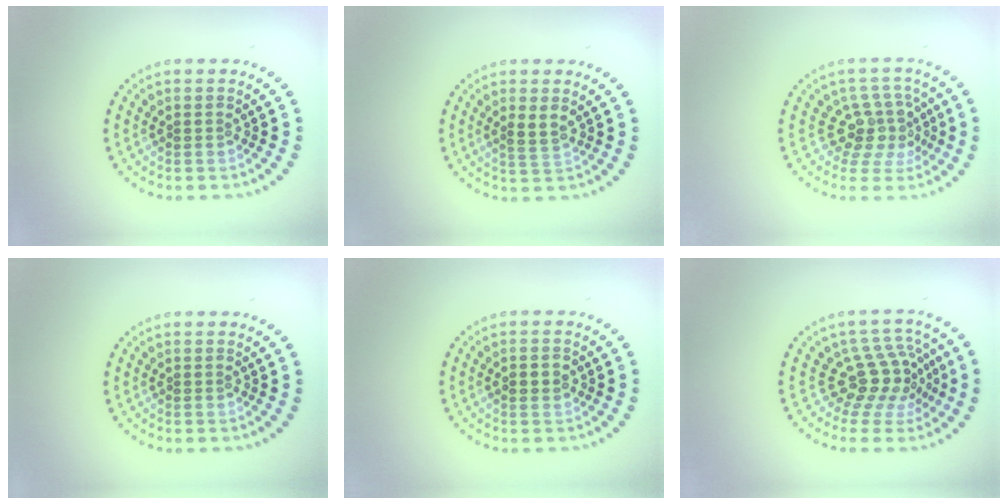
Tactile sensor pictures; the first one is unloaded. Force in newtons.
{"total": 1.8, "press": 1.7, "slide": 0.8}
{"total": 3.7, "press": 2.7, "slide": 2.6}
{"total": 0.0}
{"total": 1.8, "press": 1.8, "slide": 0.1}
{"total": 4.2, "press": 3.0, "slide": 2.9}